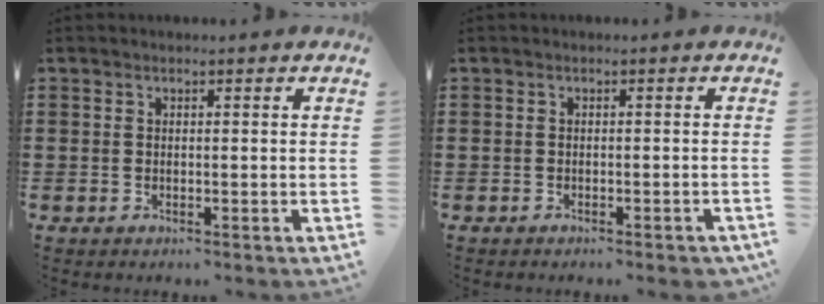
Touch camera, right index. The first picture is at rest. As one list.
[{"total": 0.7, "force": [-0.6, 0.0, 0.2], "torque": [-0.007, -0.006, -0.011]}]